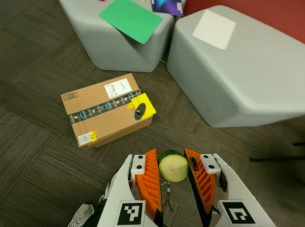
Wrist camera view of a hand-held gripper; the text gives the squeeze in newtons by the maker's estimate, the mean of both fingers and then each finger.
{"total": 8.4, "left": 8.4, "right": 8.5}